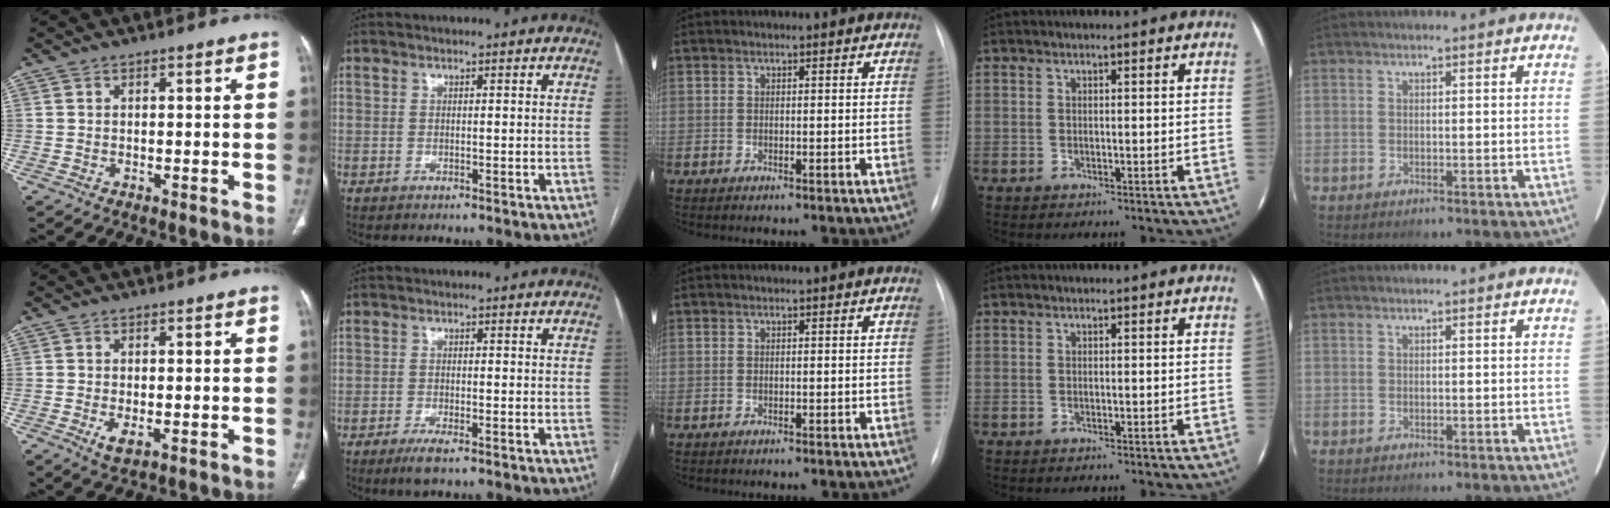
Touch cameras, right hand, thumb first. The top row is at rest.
{"thumb": {"total": 2.9, "force": [-0.8, 1.3, 2.4], "torque": [-0.048, -0.007, -0.011]}, "index": {"total": 3.1, "force": [-2.1, 0.5, 2.2], "torque": [-0.044, -0.005, -0.037]}}